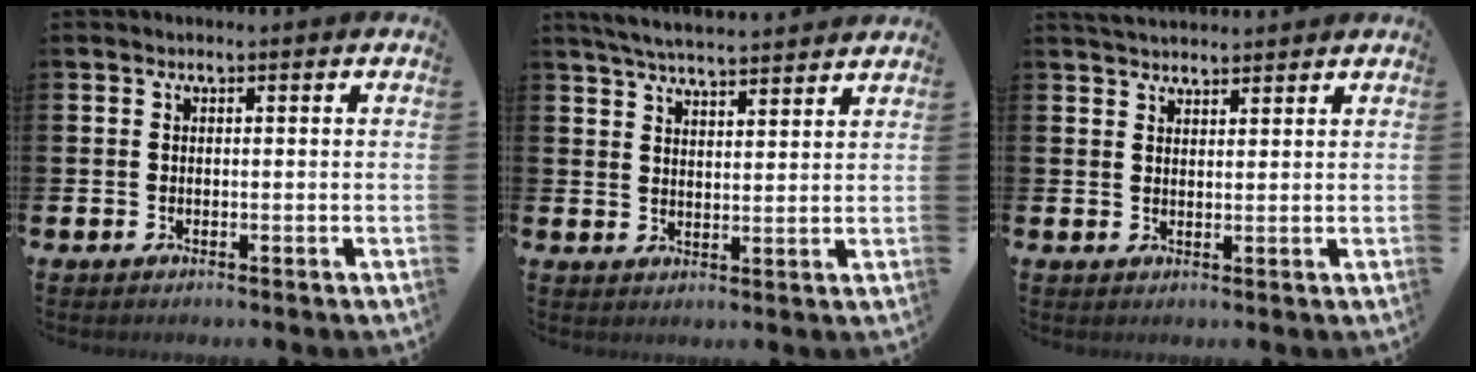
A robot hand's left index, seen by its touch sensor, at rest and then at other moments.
{"total": 5.4, "force": [5.3, 0.0, 1.0], "torque": [-0.037, -0.024, 0.096]}
{"total": 3.1, "force": [3.0, 0.5, 0.4], "torque": [-0.010, -0.011, 0.056]}